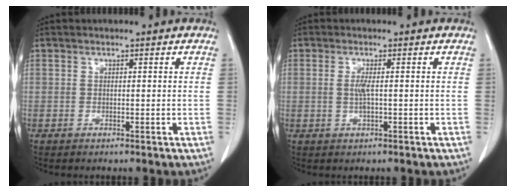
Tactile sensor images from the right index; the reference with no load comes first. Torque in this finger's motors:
{"motor_torque": [-0.08, 0.17, -0.05, 0.02]}